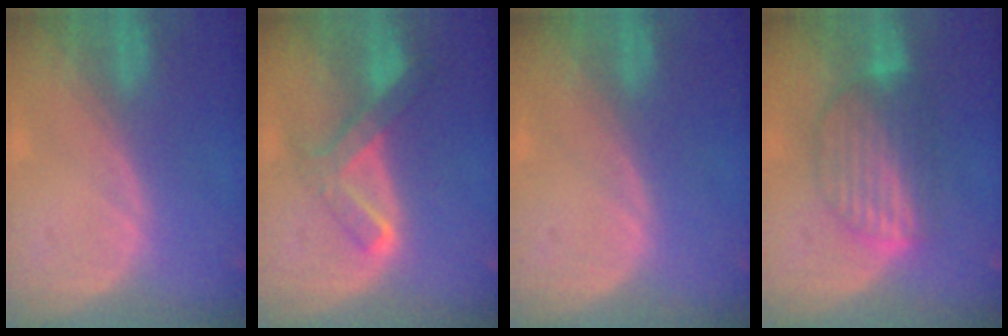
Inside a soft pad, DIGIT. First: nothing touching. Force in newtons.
{"total": 6.7, "press": 5.7, "slide": 3.5}
{"total": 0.0}
{"total": 7.5, "press": 7.1, "slide": 2.4}